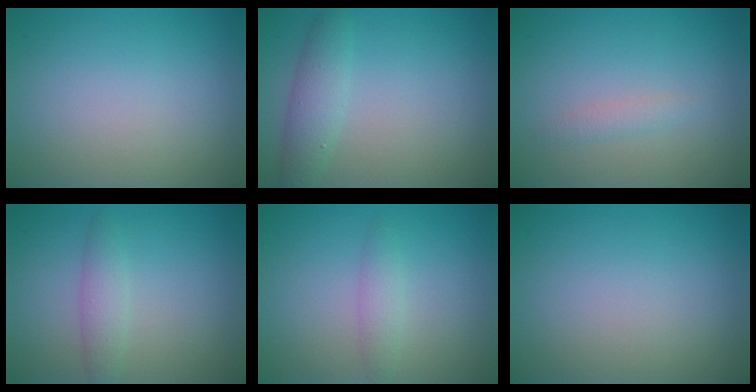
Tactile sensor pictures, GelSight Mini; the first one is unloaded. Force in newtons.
{"total": 2.7, "press": 2.7, "slide": 0.1}
{"total": 1.0, "press": 1.0, "slide": 0.0}
{"total": 1.9, "press": 1.9, "slide": 0.0}
{"total": 1.5, "press": 1.5, "slide": 0.0}
{"total": 0.0}